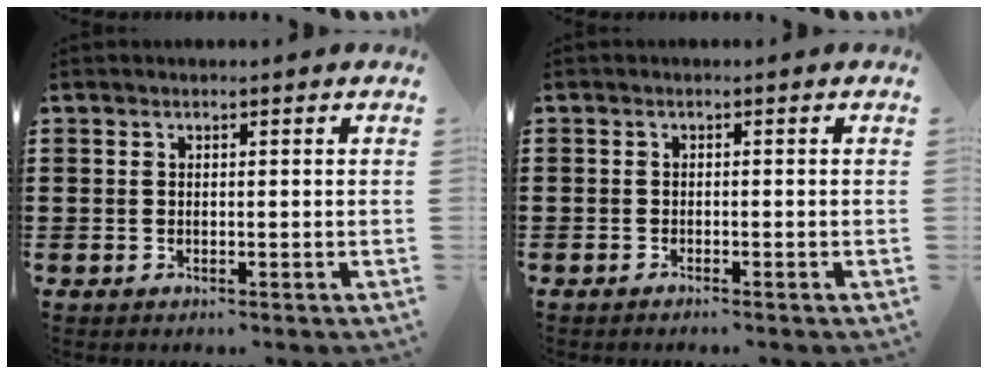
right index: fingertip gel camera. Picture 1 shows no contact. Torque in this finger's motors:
{"motor_torque": [-0.52, 1.27, -1.05, -0.09]}